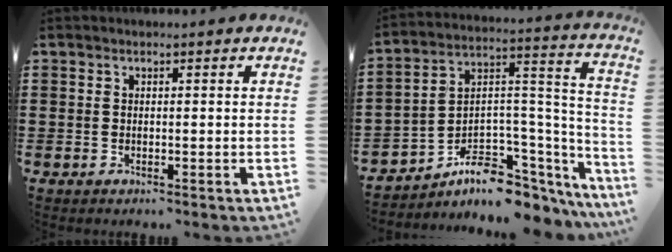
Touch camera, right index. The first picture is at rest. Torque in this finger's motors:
{"motor_torque": [0.31, -0.17, -0.10, -0.21]}